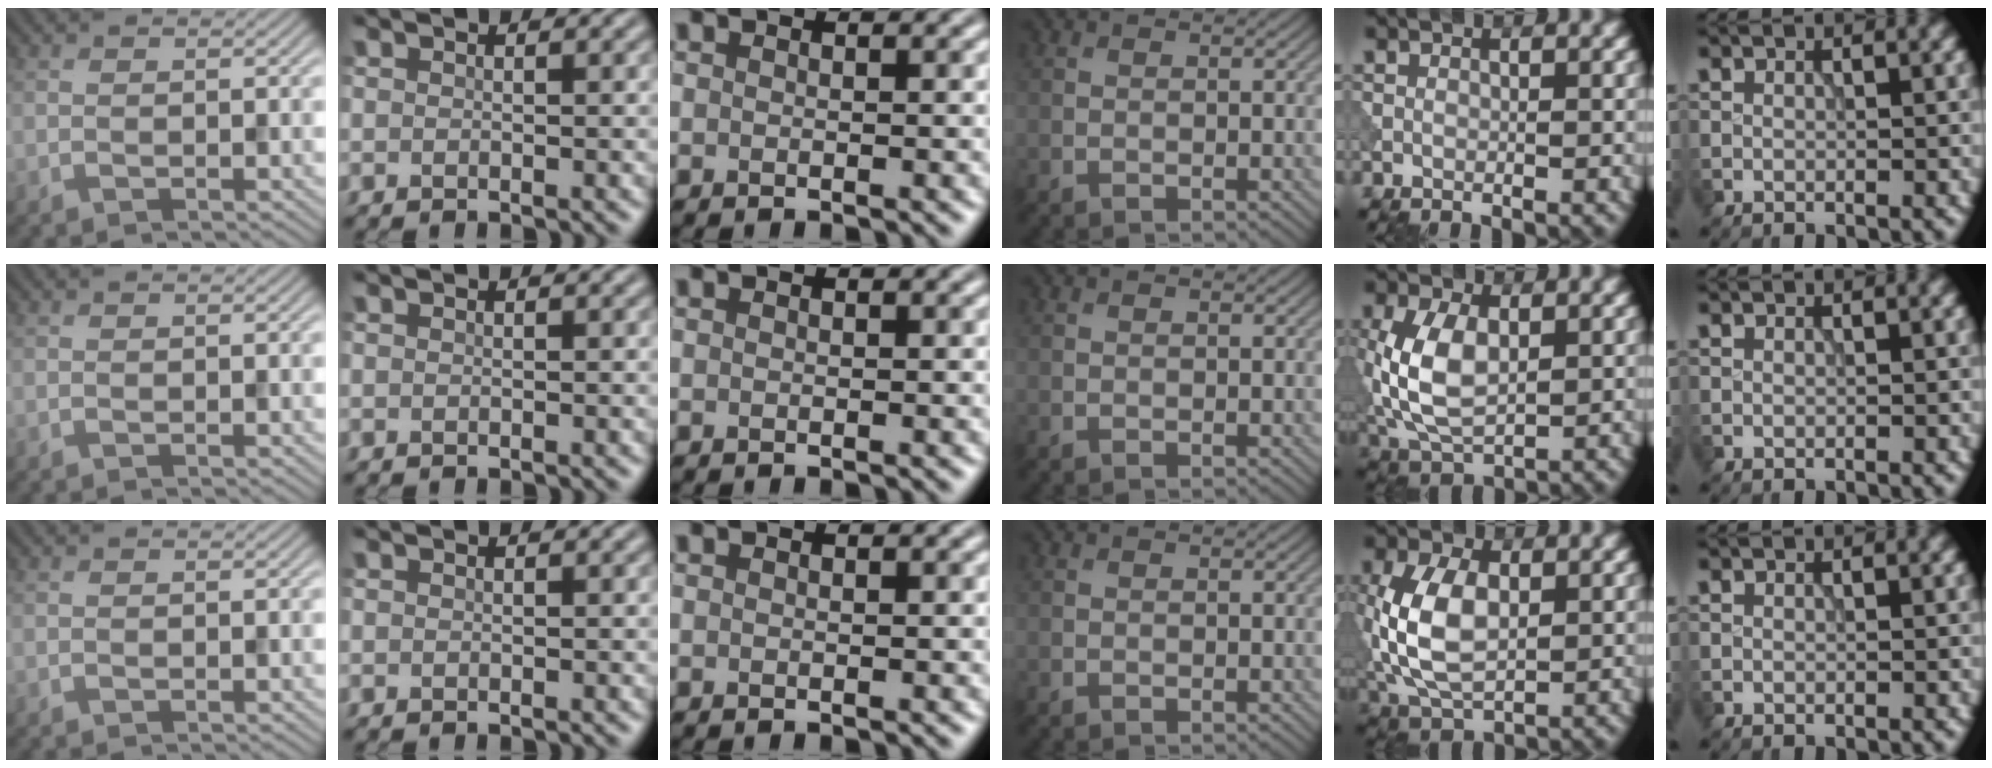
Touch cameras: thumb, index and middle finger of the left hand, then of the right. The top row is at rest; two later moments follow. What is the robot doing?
{"motion": "press", "object": "tv remote"}